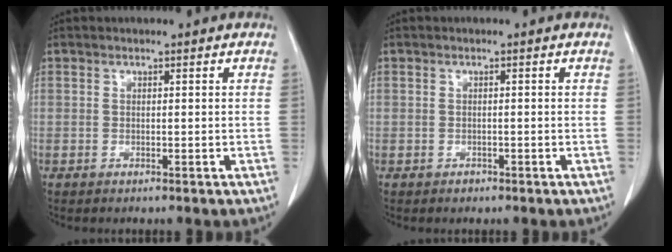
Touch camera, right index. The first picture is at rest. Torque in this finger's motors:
{"motor_torque": [-0.85, -0.53, -0.47, -0.14]}